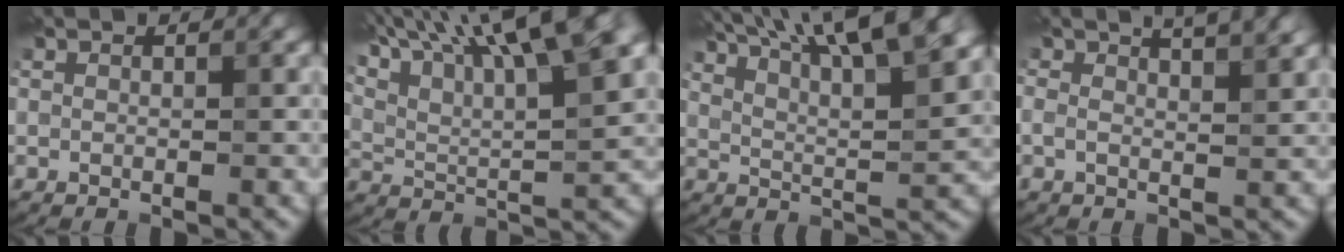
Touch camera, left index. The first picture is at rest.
{"total": 16.4, "force": [10.3, 5.0, 11.7], "torque": [-0.193, 0.042, 0.141]}
{"total": 14.5, "force": [9.6, 4.1, 10.1], "torque": [-0.136, 0.040, 0.112]}
{"total": 5.4, "force": [2.8, 1.9, 4.3], "torque": [-0.046, 0.029, 0.005]}